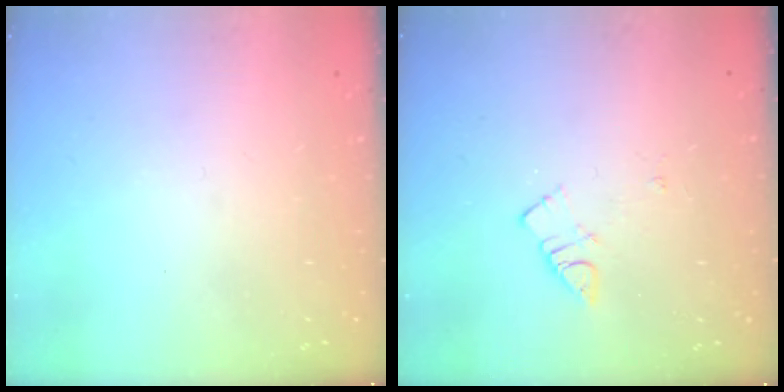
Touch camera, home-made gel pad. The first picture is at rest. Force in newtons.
{"total": 5.2, "press": 5.1, "slide": 0.8}